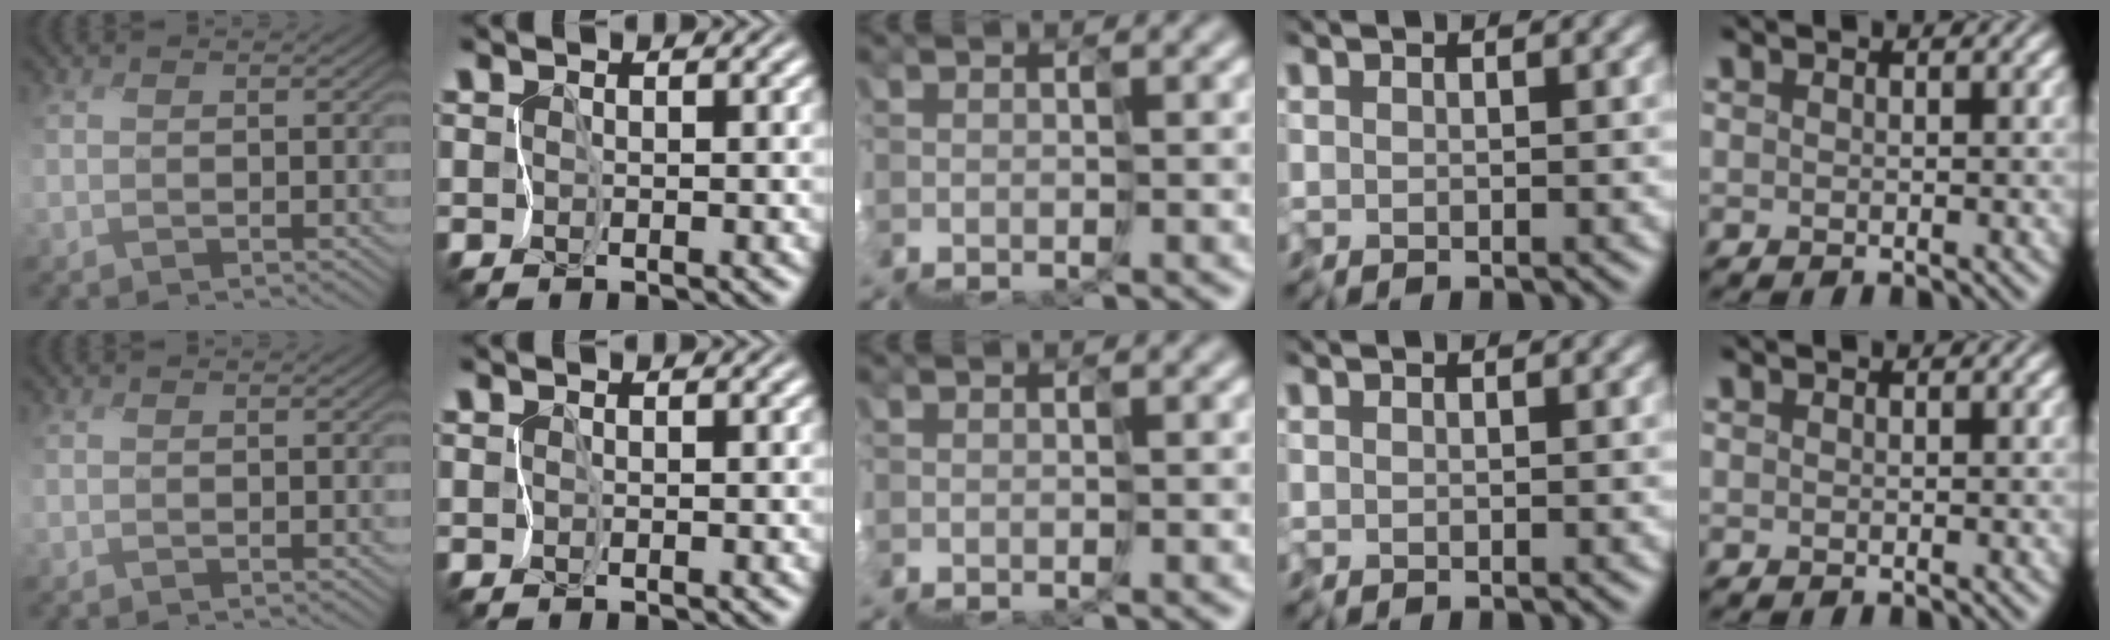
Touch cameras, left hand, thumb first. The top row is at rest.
{}